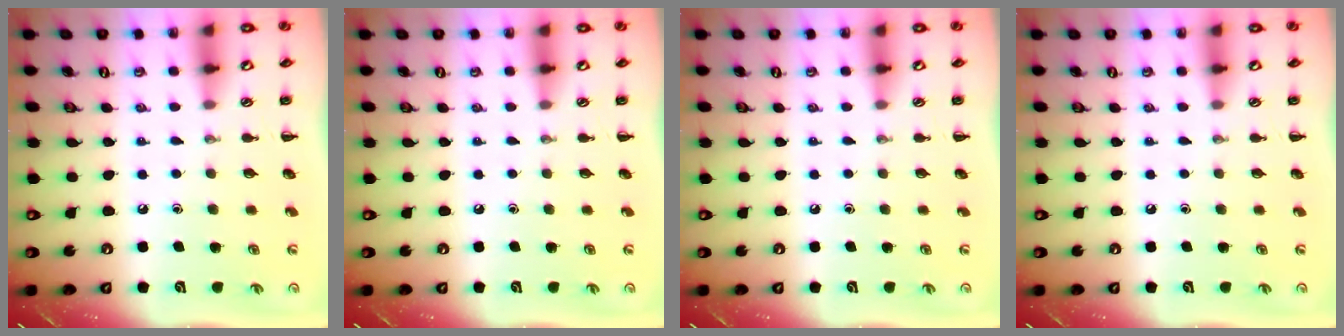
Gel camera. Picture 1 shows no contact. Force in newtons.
{"total": 0.0}
{"total": 0.0}
{"total": 0.0}